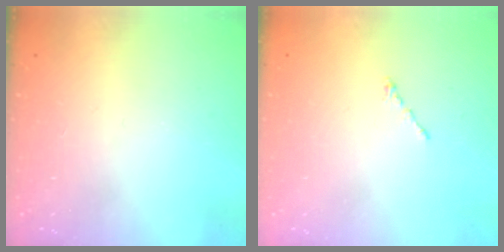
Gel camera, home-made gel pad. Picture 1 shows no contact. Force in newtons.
{"total": 0.0}